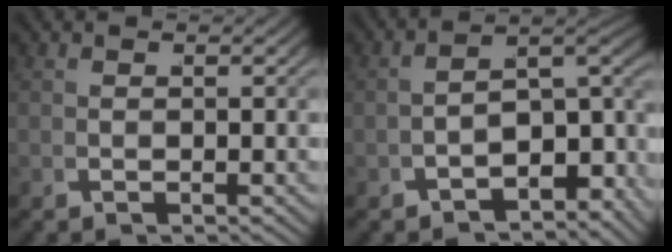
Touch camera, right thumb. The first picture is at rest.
{"total": 7.3, "force": [-2.6, 4.1, 5.5], "torque": [-0.083, -0.014, -0.030]}